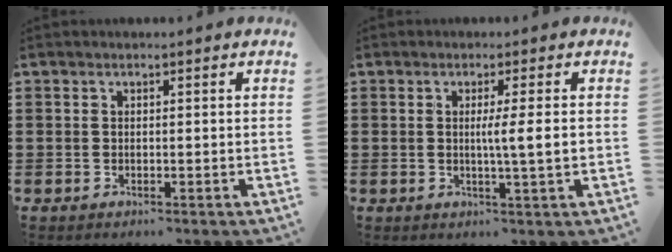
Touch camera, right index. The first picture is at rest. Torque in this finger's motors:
{"motor_torque": [0.99, -0.01, 0.52, 0.10]}